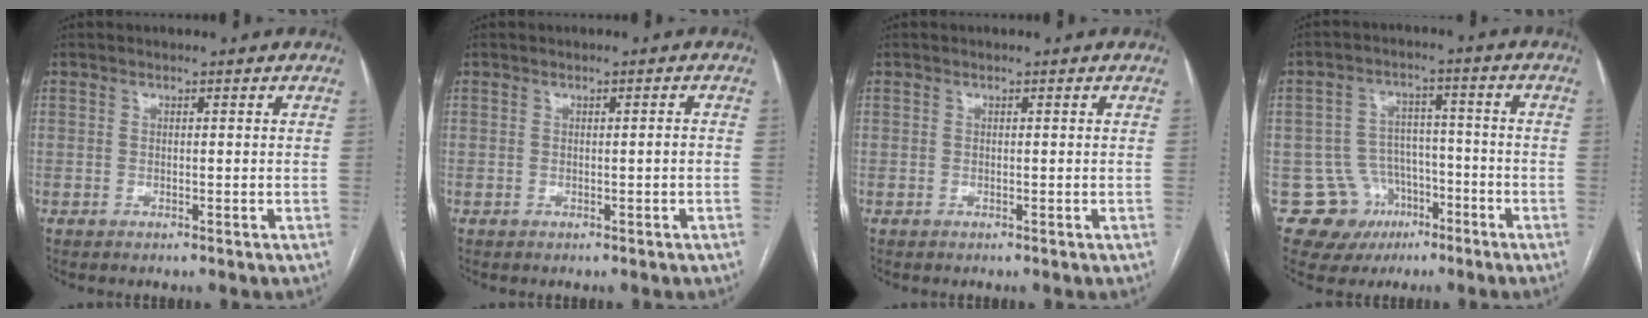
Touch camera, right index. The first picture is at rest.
{"total": 0.7, "force": [-0.2, 0.0, 0.6], "torque": [-0.008, 0.000, -0.001]}
{"total": 0.0}
{"total": 9.7, "force": [-4.6, 8.4, 1.1], "torque": [-0.013, 0.036, -0.058]}